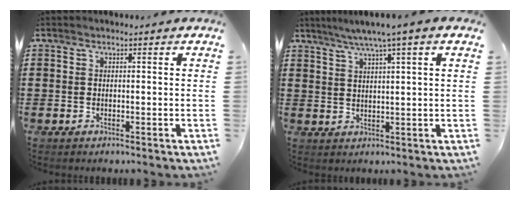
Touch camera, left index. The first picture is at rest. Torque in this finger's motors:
{"motor_torque": [1.11, -1.03, 0.49, 0.18]}